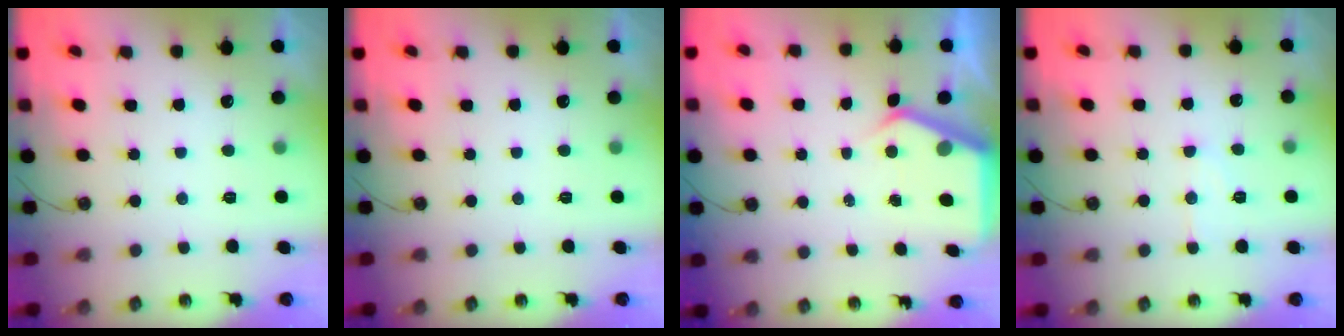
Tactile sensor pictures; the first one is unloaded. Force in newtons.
{"total": 0.0}
{"total": 4.9, "press": 4.9, "slide": 0.5}
{"total": 8.0, "press": 8.0, "slide": 0.7}